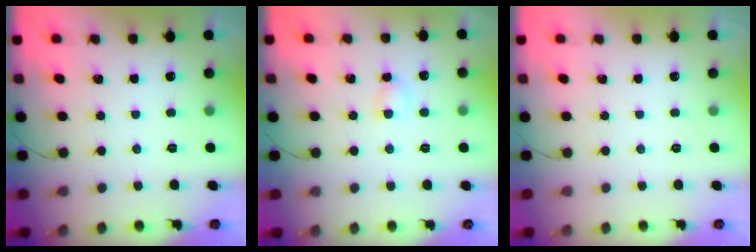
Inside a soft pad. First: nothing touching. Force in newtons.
{"total": 3.6, "press": 3.4, "slide": 1.1}
{"total": 0.0}